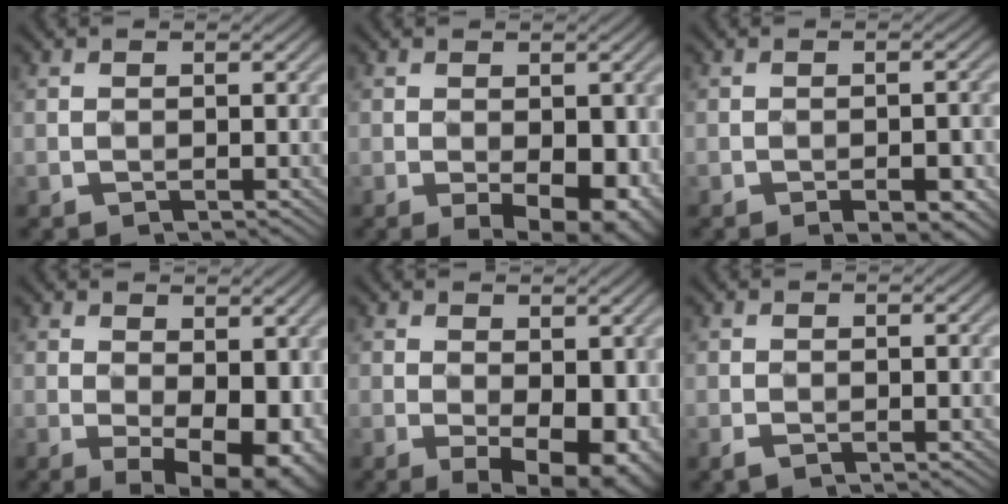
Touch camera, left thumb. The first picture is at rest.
{"total": 7.4, "force": [-2.5, 3.4, 6.1], "torque": [-0.081, -0.015, -0.026]}
{"total": 3.7, "force": [-2.1, 1.0, 2.8], "torque": [-0.045, 0.008, -0.023]}
{"total": 10.5, "force": [-1.5, 5.6, 8.7], "torque": [-0.120, -0.017, -0.007]}
{"total": 8.9, "force": [-1.9, 4.5, 7.5], "torque": [-0.098, -0.013, -0.018]}
{"total": 1.2, "force": [-0.5, 0.7, 0.8], "torque": [-0.022, -0.001, -0.009]}